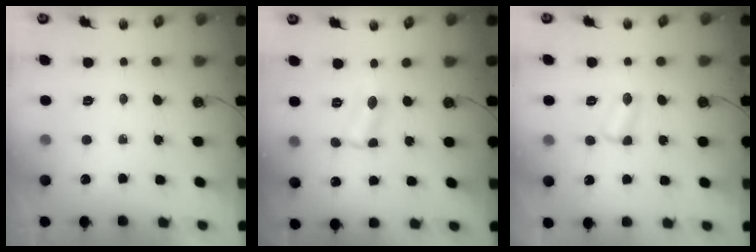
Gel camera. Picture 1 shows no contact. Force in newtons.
{"total": 2.0, "press": 2.0, "slide": 0.3}
{"total": 2.9, "press": 2.9, "slide": 0.5}